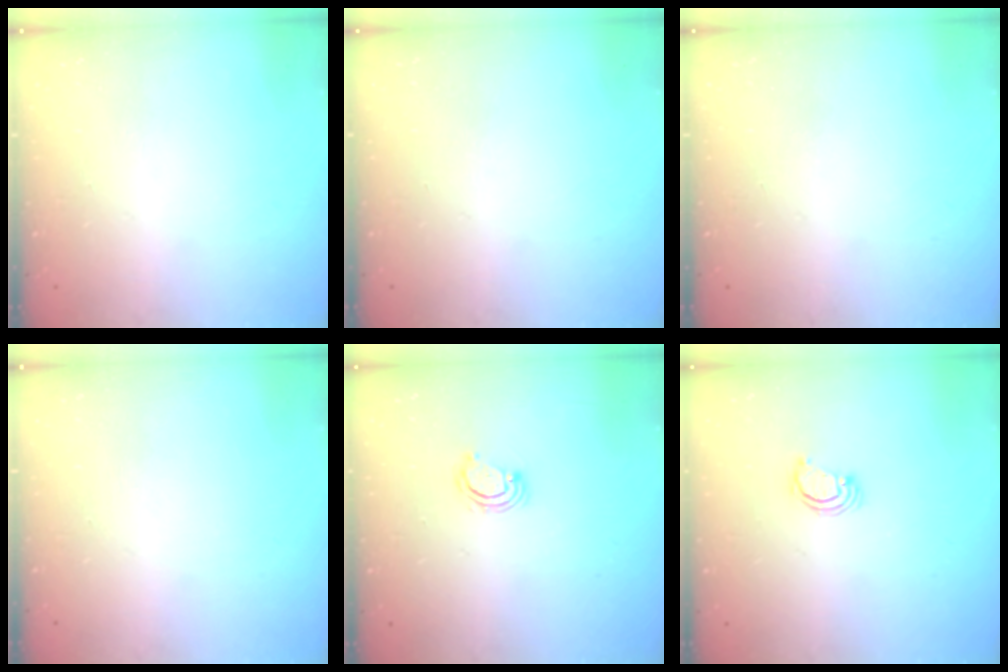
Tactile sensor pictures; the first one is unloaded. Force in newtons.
{"total": 0.0}
{"total": 0.0}
{"total": 0.0}
{"total": 3.4, "press": 3.4, "slide": 0.3}
{"total": 2.6, "press": 2.6, "slide": 0.2}